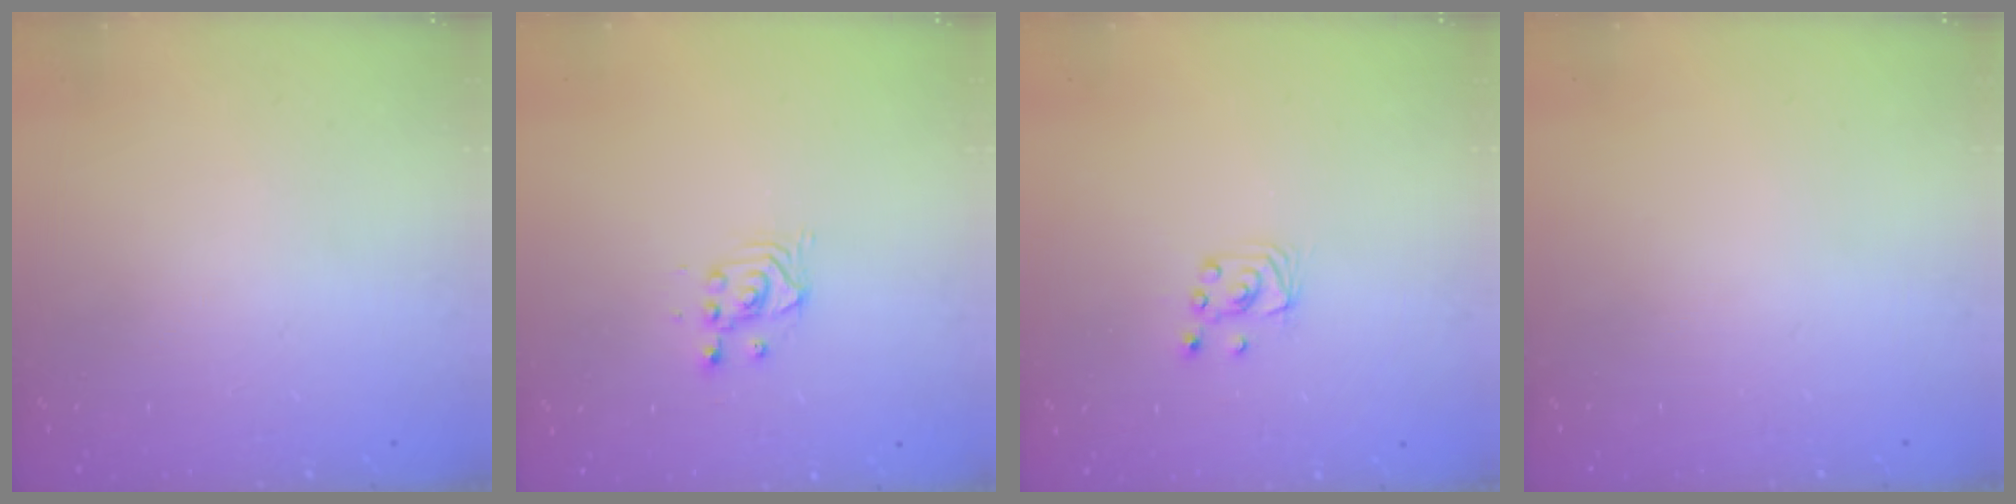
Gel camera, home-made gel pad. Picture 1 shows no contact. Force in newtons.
{"total": 2.5, "press": 2.5, "slide": 0.2}
{"total": 3.0, "press": 3.0, "slide": 0.2}
{"total": 0.0}